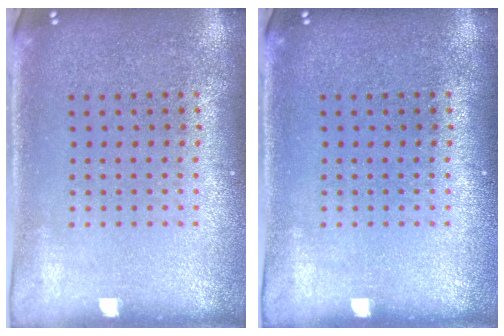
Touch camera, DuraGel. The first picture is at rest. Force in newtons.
{"total": 0.0}